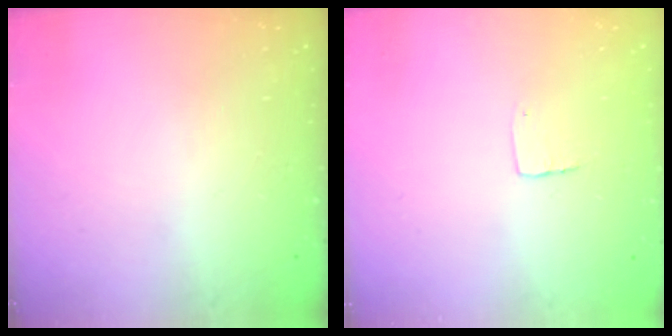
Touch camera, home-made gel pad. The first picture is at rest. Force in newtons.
{"total": 4.3, "press": 4.3, "slide": 0.3}